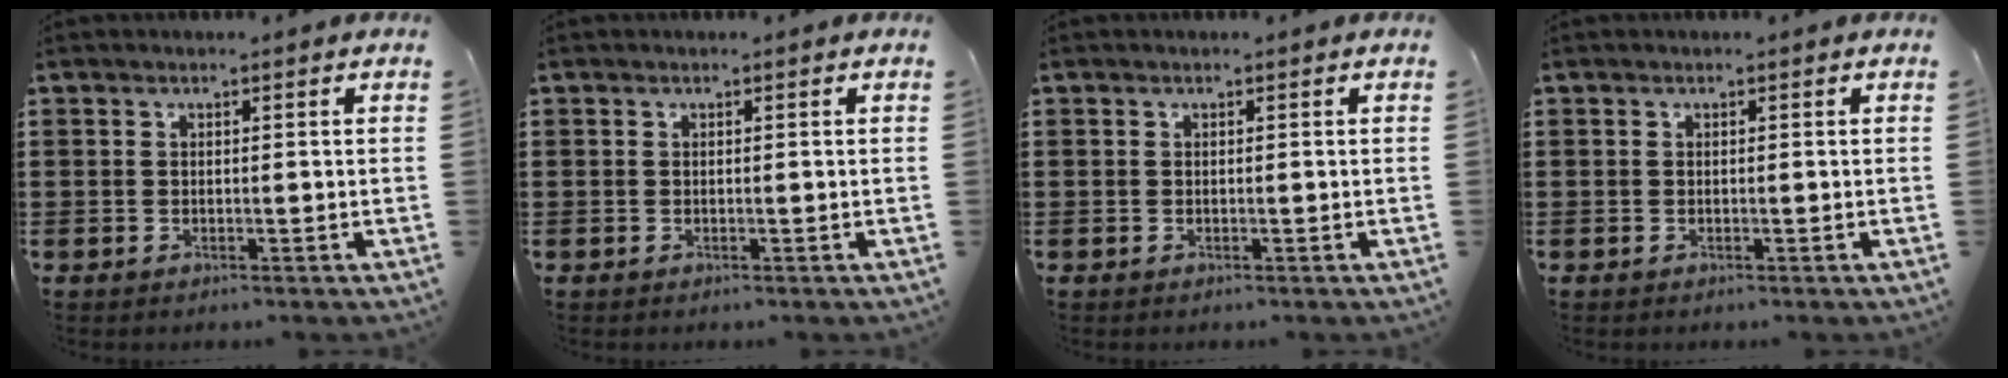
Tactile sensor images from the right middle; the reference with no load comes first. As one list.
[{"total": 0.0}, {"total": 0.0}, {"total": 0.0}]